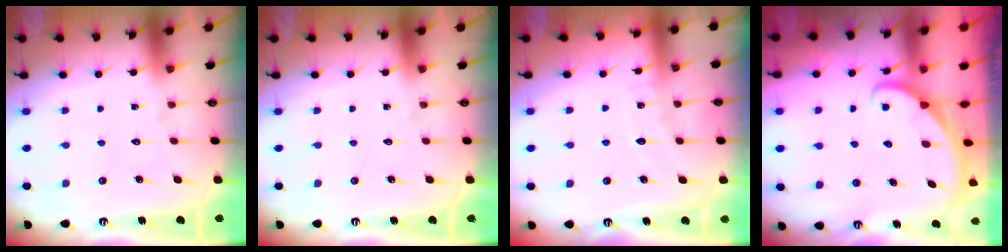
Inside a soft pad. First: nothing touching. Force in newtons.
{"total": 0.0}
{"total": 5.4, "press": 5.4, "slide": 0.4}
{"total": 2.1, "press": 2.1, "slide": 0.0}